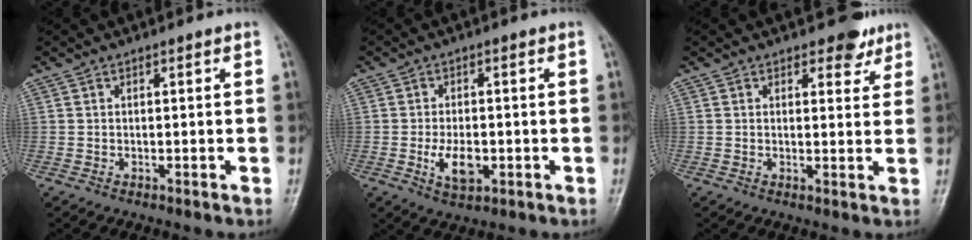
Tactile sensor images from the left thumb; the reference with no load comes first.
{"total": 5.5, "force": [-1.3, 3.0, 4.4], "torque": [-0.075, -0.004, -0.018]}
{"total": 4.2, "force": [3.1, 2.2, 1.7], "torque": [0.005, -0.017, 0.039]}